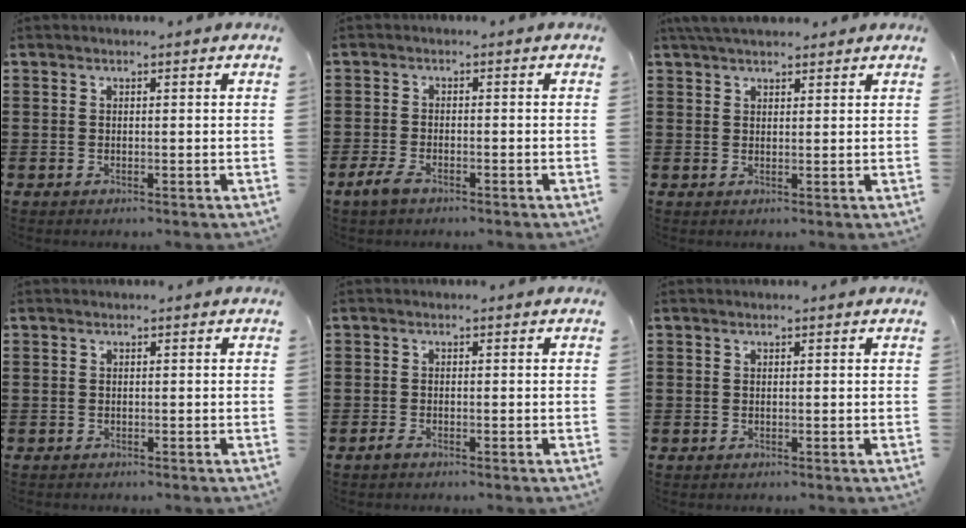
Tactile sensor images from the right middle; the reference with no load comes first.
{"total": 3.1, "force": [-1.8, 1.3, 2.1], "torque": [-0.058, -0.005, -0.039]}
{"total": 3.0, "force": [2.8, 0.6, 1.0], "torque": [-0.028, 0.003, 0.053]}
{"total": 0.6, "force": [-0.4, 0.4, -0.2], "torque": [0.003, 0.006, -0.010]}
{"total": 1.2, "force": [-0.8, 0.5, 0.8], "torque": [-0.025, -0.006, -0.016]}
{"total": 0.0}